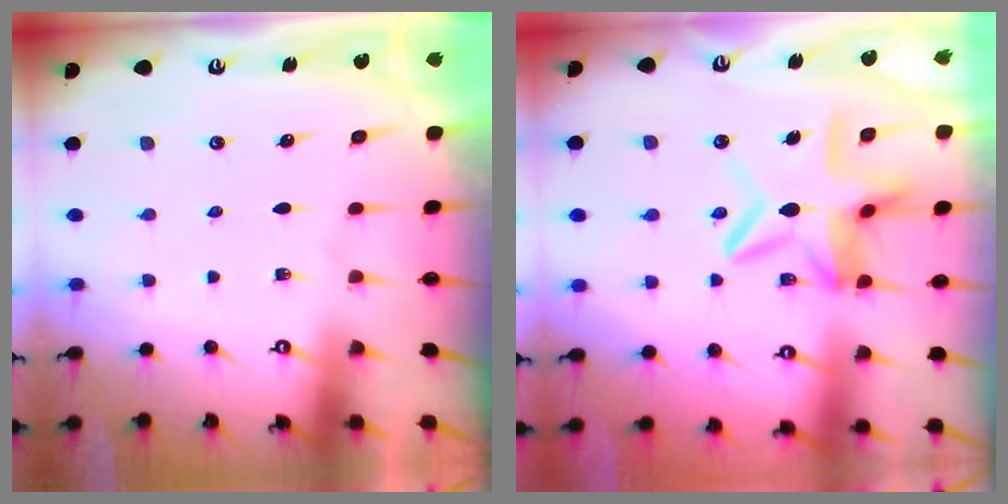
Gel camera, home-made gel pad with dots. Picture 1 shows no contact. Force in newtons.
{"total": 10.8, "press": 10.8, "slide": 1.1}